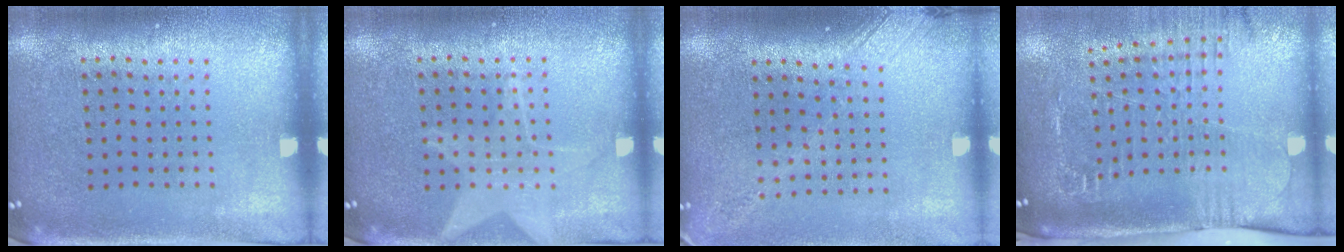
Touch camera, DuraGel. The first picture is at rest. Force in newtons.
{"total": 2.0, "press": 2.0, "slide": 0.4}
{"total": 1.8, "press": 1.4, "slide": 1.2}
{"total": 2.6, "press": 2.0, "slide": 1.6}